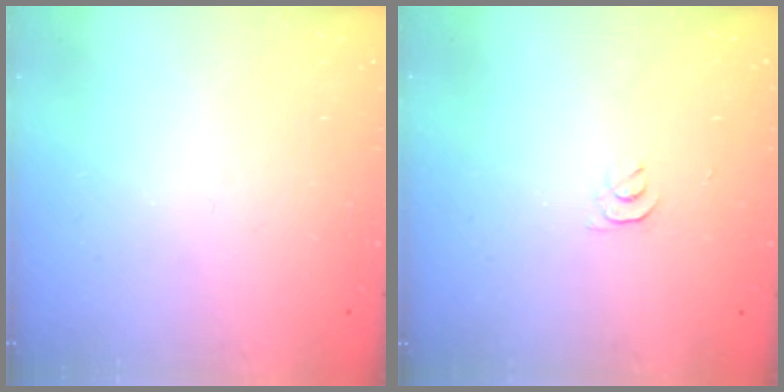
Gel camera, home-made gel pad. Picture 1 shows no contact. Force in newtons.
{"total": 3.3, "press": 3.2, "slide": 0.5}